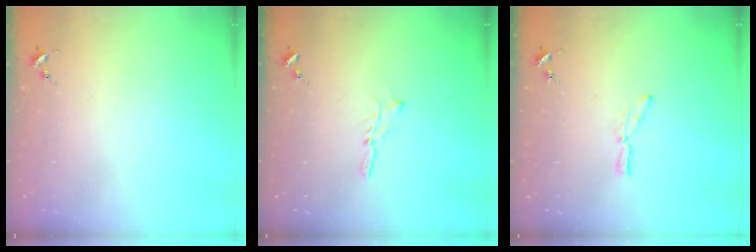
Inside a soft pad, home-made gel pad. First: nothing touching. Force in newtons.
{"total": 3.6, "press": 3.6, "slide": 0.1}
{"total": 6.4, "press": 6.4, "slide": 0.3}